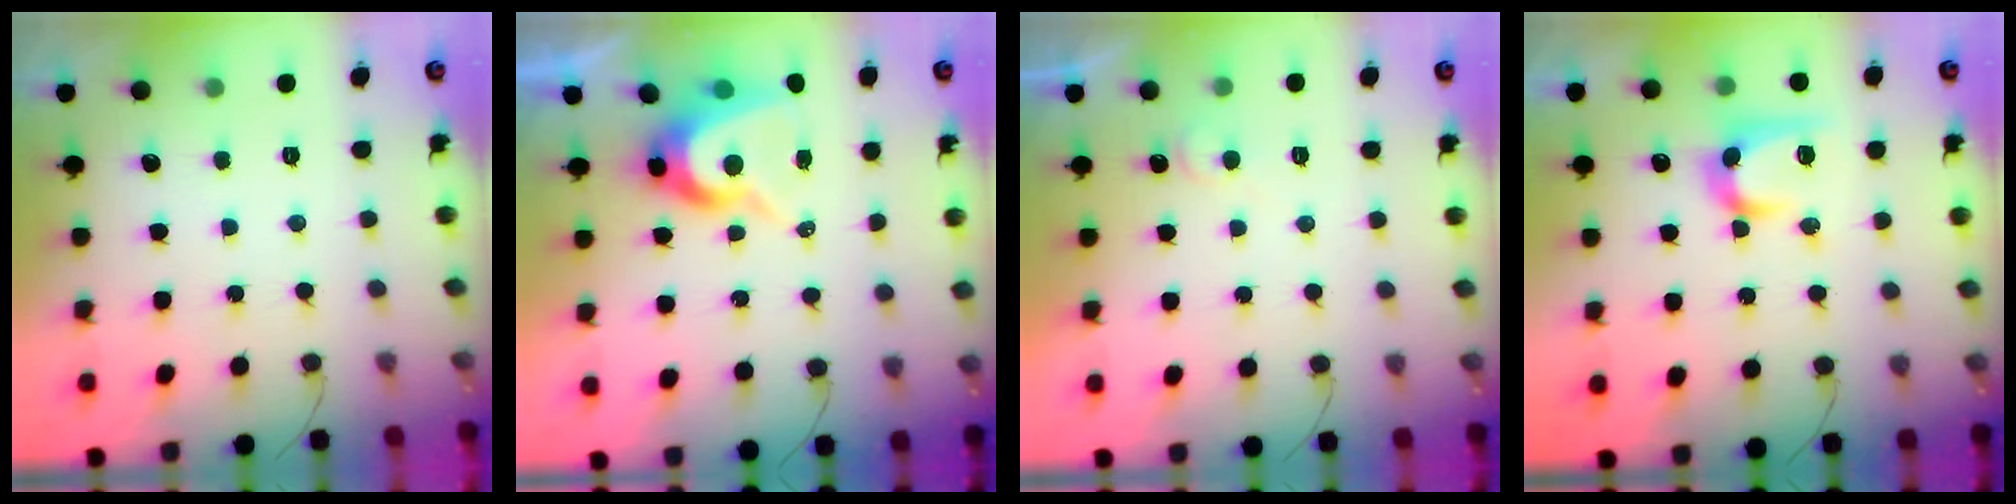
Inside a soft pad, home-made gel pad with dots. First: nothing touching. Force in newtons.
{"total": 9.5, "press": 9.5, "slide": 0.8}
{"total": 4.4, "press": 4.3, "slide": 0.4}
{"total": 11.9, "press": 11.9, "slide": 0.8}